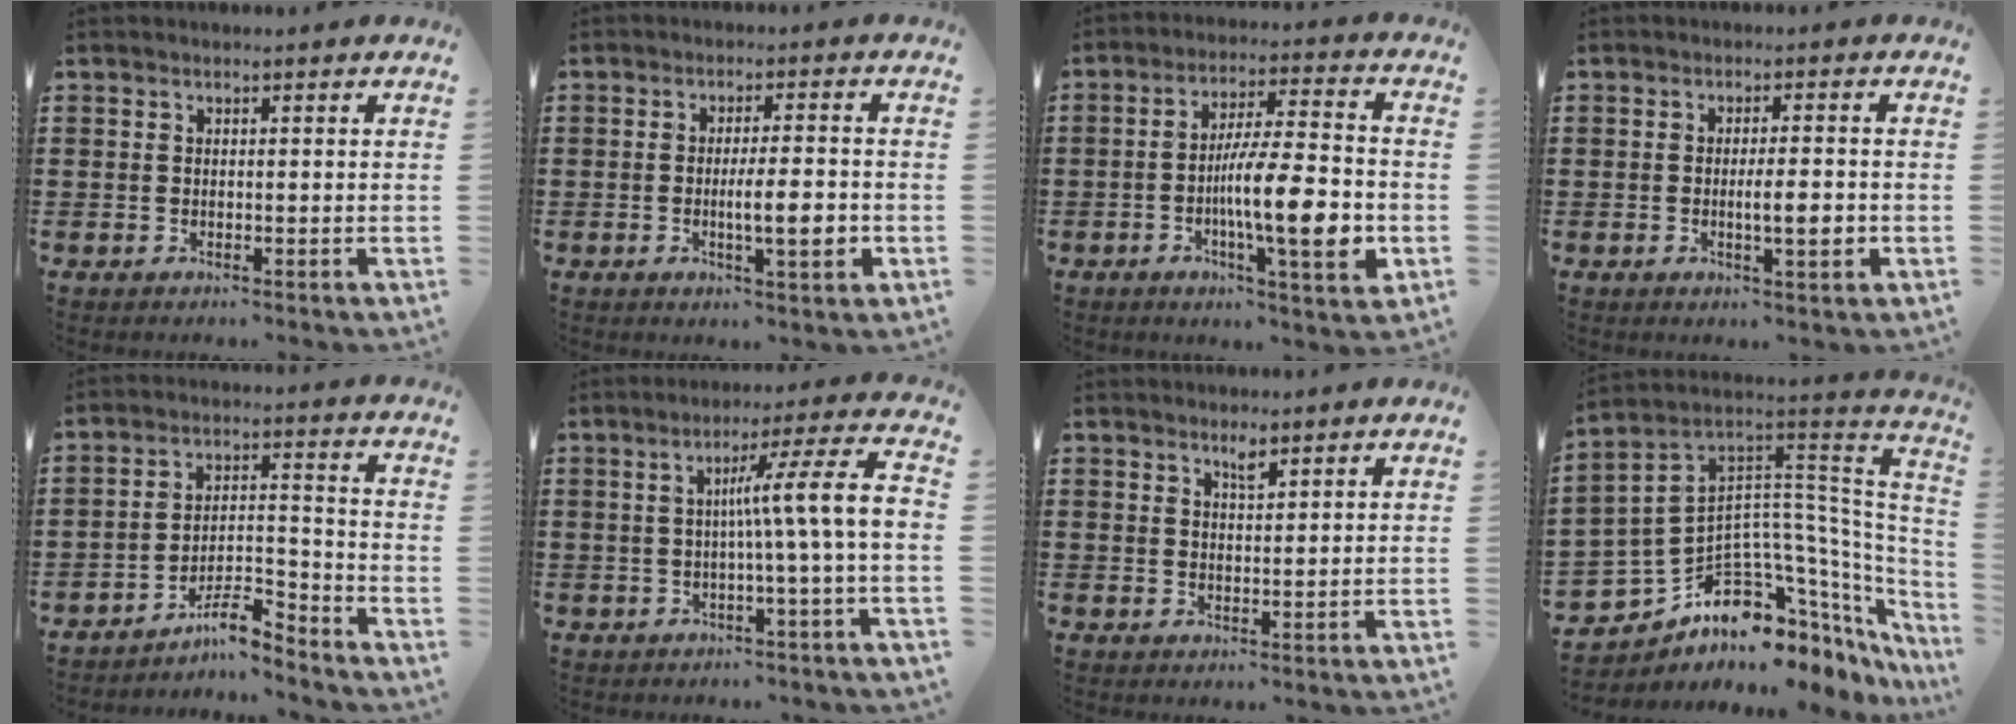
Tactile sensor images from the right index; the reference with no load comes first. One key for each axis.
{"total": 6.4, "fx": -1.2, "fy": 1.3, "fz": 6.2, "tx": -0.095, "ty": -0.003, "tz": -0.022}
{"total": 13.2, "fx": -3.3, "fy": 2.6, "fz": 12.5, "tx": -0.192, "ty": -0.009, "tz": -0.060}
{"total": 4.5, "fx": -0.7, "fy": 0.9, "fz": 4.3, "tx": -0.065, "ty": -0.002, "tz": -0.015}
{"total": 7.1, "fx": -6.1, "fy": 1.3, "fz": 3.4, "tx": -0.061, "ty": 0.008, "tz": -0.115}
{"total": 8.7, "fx": -0.4, "fy": -0.6, "fz": 8.7, "tx": -0.150, "ty": -0.006, "tz": -0.015}
{"total": 1.9, "fx": 1.5, "fy": 0.3, "fz": 1.1, "tx": -0.016, "ty": -0.001, "tz": 0.025}
{"total": 7.0, "fx": -4.4, "fy": 3.7, "fz": 4.1, "tx": -0.118, "ty": -0.054, "tz": -0.097}